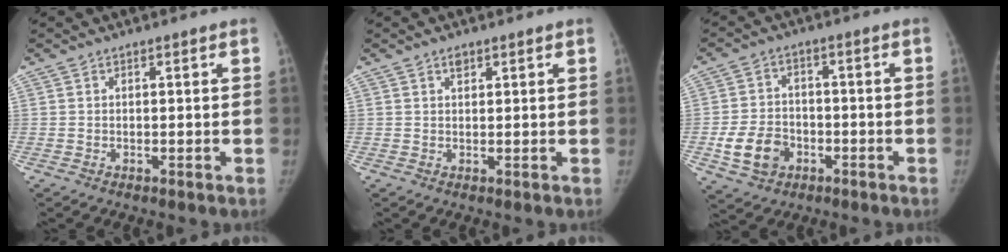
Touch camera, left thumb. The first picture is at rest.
{"total": 1.4, "force": [0.9, 0.7, 0.7], "torque": [-0.006, -0.004, 0.014]}
{"total": 8.4, "force": [-3.0, 6.6, 4.4], "torque": [-0.066, 0.016, -0.048]}